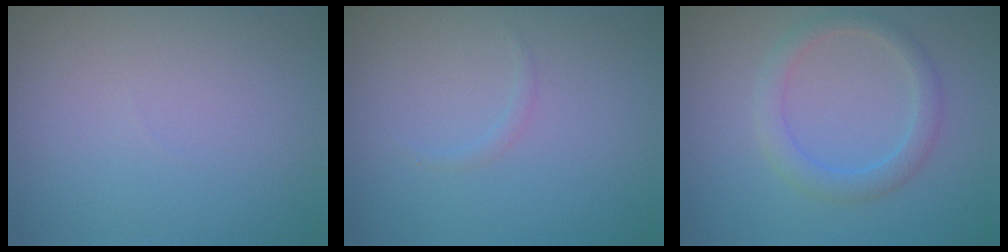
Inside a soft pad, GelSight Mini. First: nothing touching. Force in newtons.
{"total": 0.5, "press": 0.5, "slide": 0.1}
{"total": 2.4, "press": 2.4, "slide": 0.1}